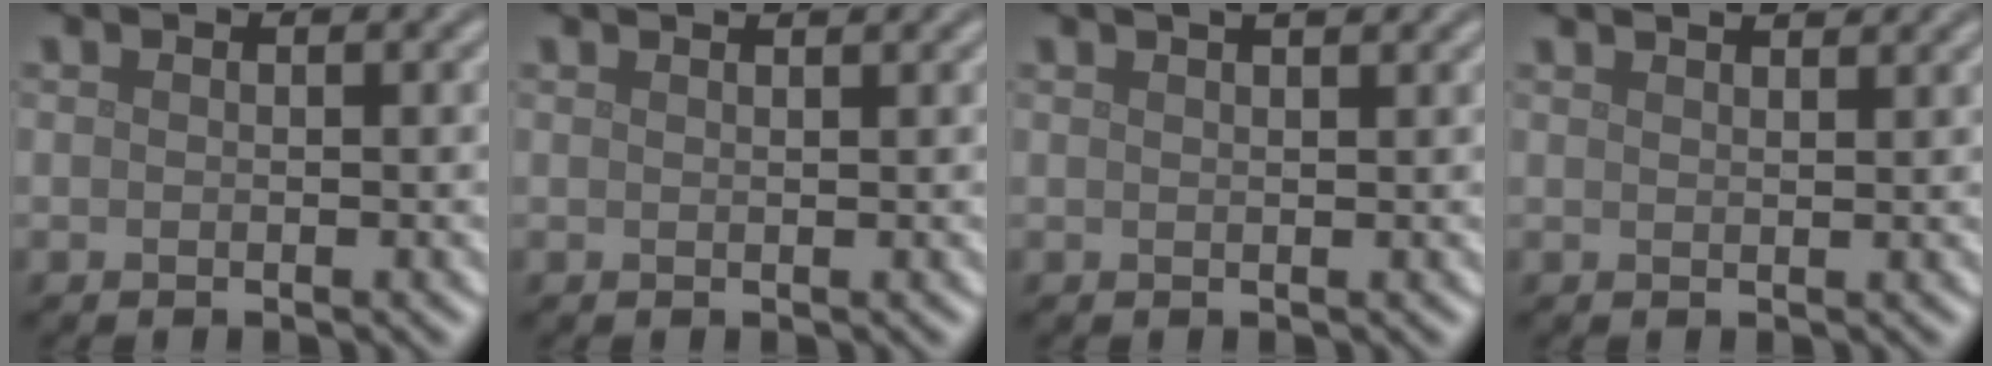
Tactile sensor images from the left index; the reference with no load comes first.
{"total": 2.3, "force": [1.9, 0.9, 1.1], "torque": [0.003, 0.006, -0.005]}
{"total": 3.7, "force": [2.4, 1.6, 2.4], "torque": [-0.003, 0.019, 0.002]}
{"total": 3.5, "force": [2.9, 1.2, 1.7], "torque": [-0.004, 0.022, 0.008]}